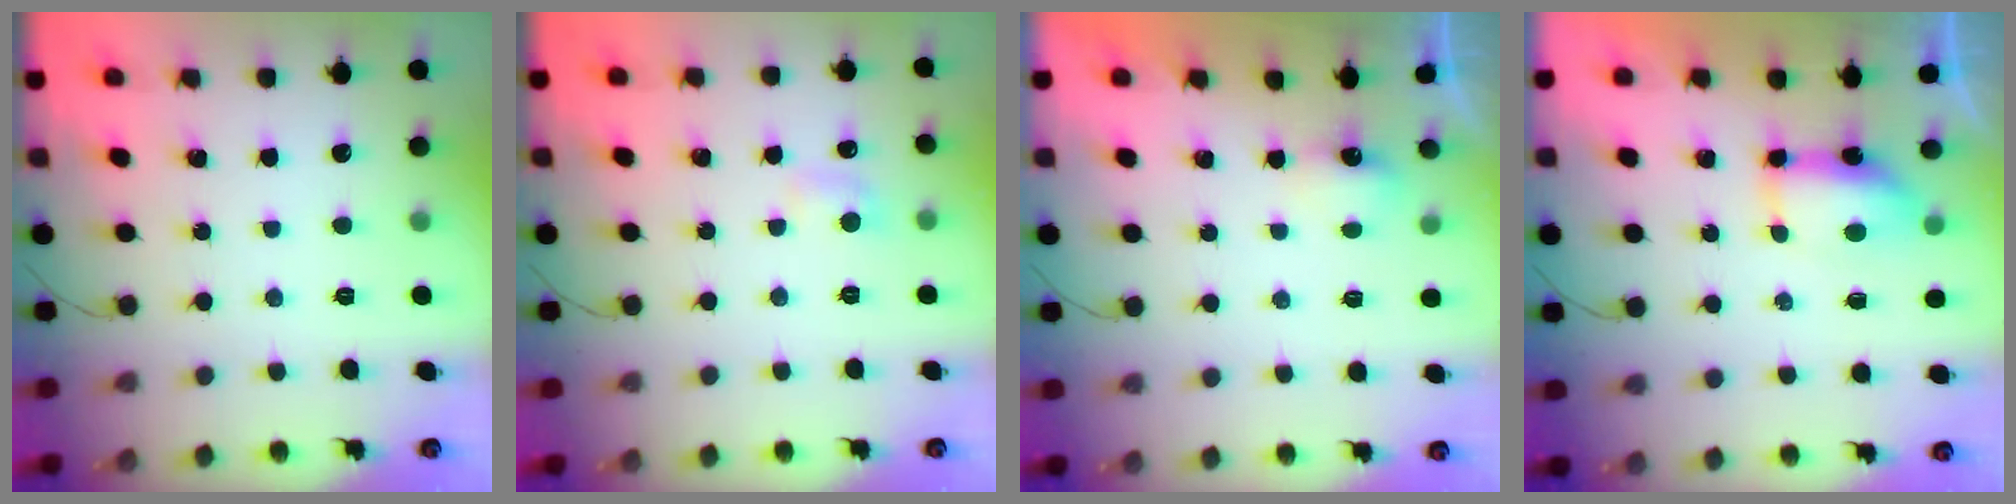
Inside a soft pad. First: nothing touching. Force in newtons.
{"total": 5.1, "press": 4.8, "slide": 1.5}
{"total": 2.5, "press": 2.5, "slide": 0.6}
{"total": 6.6, "press": 6.6, "slide": 0.4}